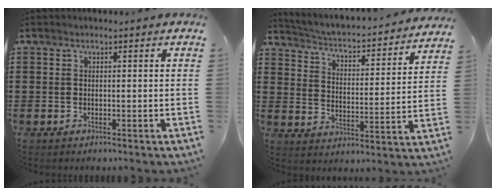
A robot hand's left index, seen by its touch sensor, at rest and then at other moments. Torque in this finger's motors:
{"motor_torque": [0.02, 0.00, -0.03, 0.07]}